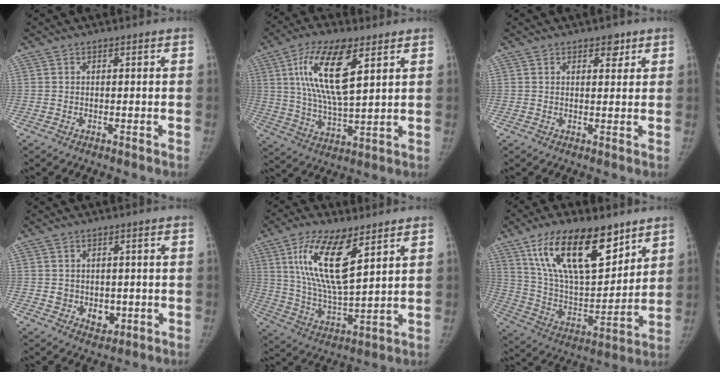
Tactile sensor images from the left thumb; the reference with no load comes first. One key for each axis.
{"total": 15.5, "fx": 6.0, "fy": 5.4, "fz": 13.2, "tx": -0.246, "ty": -0.021, "tz": 0.112}
{"total": 2.7, "fx": 1.6, "fy": 1.5, "fz": 1.5, "tx": -0.006, "ty": -0.008, "tz": 0.023}
{"total": 5.1, "fx": -0.6, "fy": 4.2, "fz": 2.9, "tx": -0.017, "ty": -0.001, "tz": 0.004}
{"total": 16.0, "fx": 7.5, "fy": 5.5, "fz": 13.0, "tx": -0.240, "ty": -0.036, "tz": 0.147}
{"total": 23.3, "fx": 13.5, "fy": 10.2, "fz": 16.0, "tx": -0.241, "ty": -0.050, "tz": 0.251}